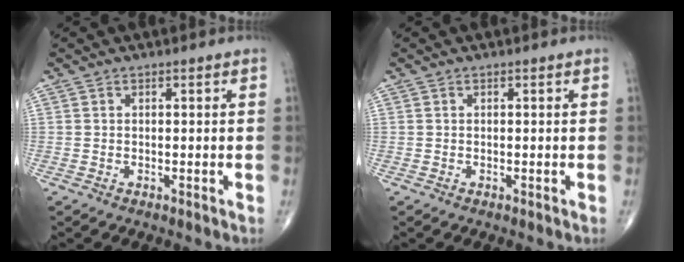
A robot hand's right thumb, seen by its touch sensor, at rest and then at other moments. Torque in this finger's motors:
{"motor_torque": [0.00, -0.01, 0.12, 0.12, 0.03]}